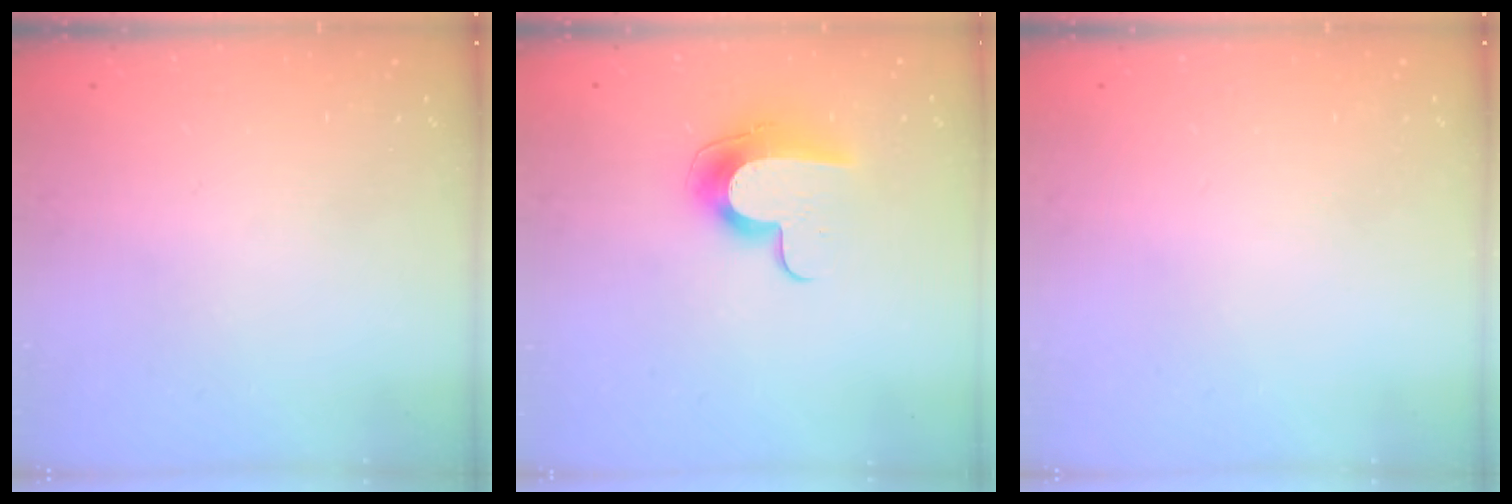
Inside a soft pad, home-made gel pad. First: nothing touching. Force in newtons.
{"total": 10.3, "press": 10.3, "slide": 0.1}
{"total": 0.0}